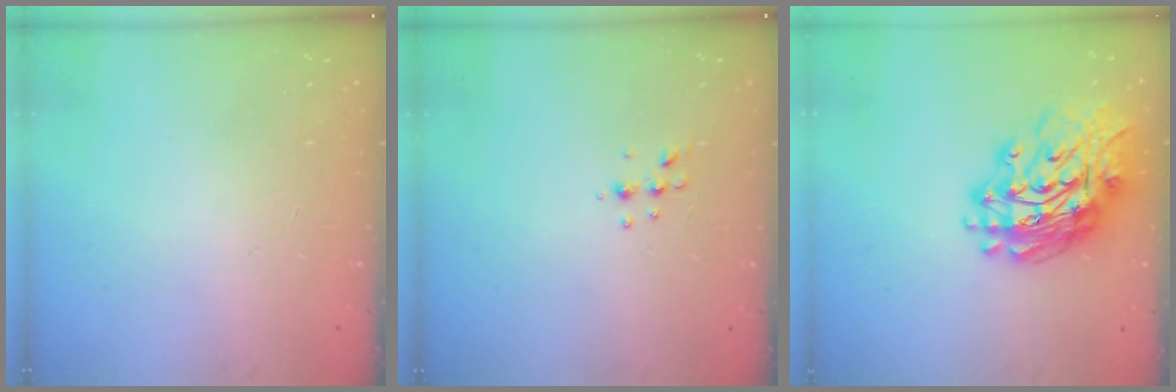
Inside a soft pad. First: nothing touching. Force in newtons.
{"total": 3.8, "press": 3.6, "slide": 1.4}
{"total": 17.2, "press": 17.1, "slide": 1.9}